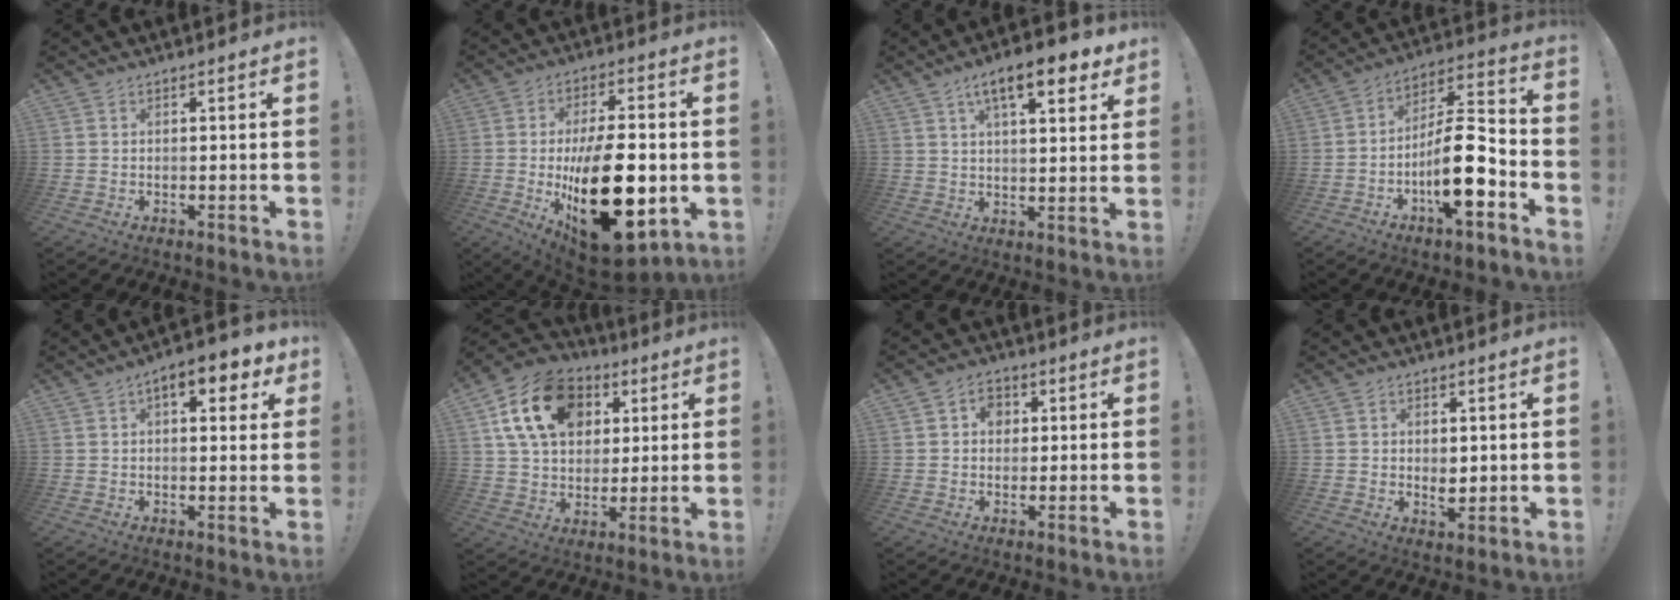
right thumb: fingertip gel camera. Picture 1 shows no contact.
{"total": 28.2, "force": [-4.3, 13.5, 24.3], "torque": [-0.415, 0.004, -0.052]}
{"total": 12.3, "force": [6.5, 3.8, 9.7], "torque": [-0.142, -0.026, 0.102]}
{"total": 17.1, "force": [-6.3, 5.0, 15.1], "torque": [-0.256, 0.029, -0.102]}
{"total": 8.2, "force": [3.6, 3.8, 6.3], "torque": [-0.073, -0.008, 0.055]}
{"total": 19.2, "force": [7.3, 13.6, 11.5], "torque": [-0.181, -0.020, 0.136]}
{"total": 5.0, "force": [1.1, 4.2, 2.4], "torque": [-0.025, 0.001, 0.017]}
{"total": 3.4, "force": [0.4, 2.6, 2.2], "torque": [-0.013, -0.008, 0.004]}